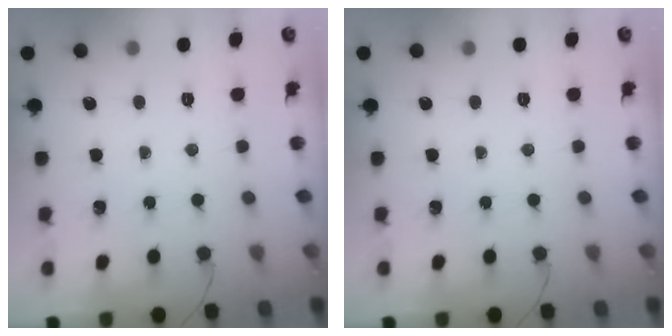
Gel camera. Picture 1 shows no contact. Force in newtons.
{"total": 0.0}